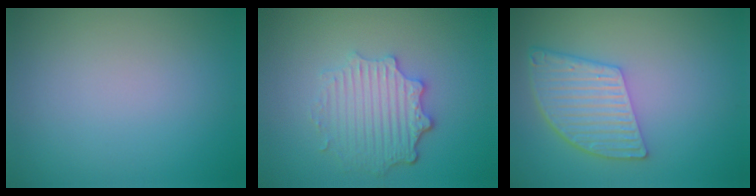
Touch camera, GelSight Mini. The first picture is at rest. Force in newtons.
{"total": 4.5, "press": 3.6, "slide": 2.7}
{"total": 5.8, "press": 4.3, "slide": 3.8}